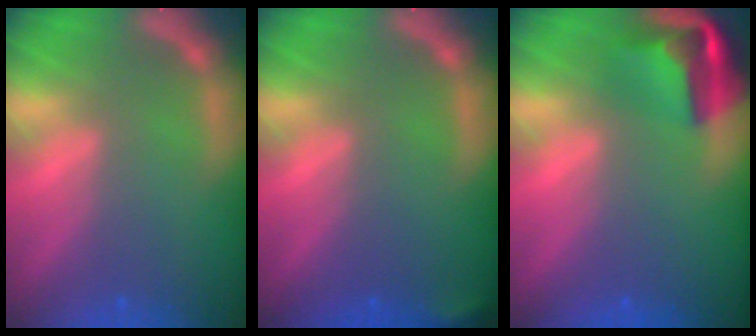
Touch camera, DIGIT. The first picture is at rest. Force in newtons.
{"total": 1.4}
{"total": 6.4}